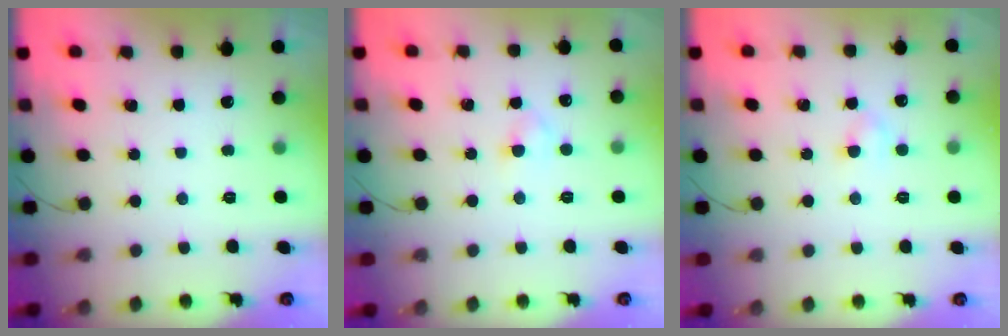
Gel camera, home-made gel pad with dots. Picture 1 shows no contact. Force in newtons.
{"total": 2.6, "press": 2.4, "slide": 1.1}
{"total": 2.8, "press": 2.6, "slide": 1.2}